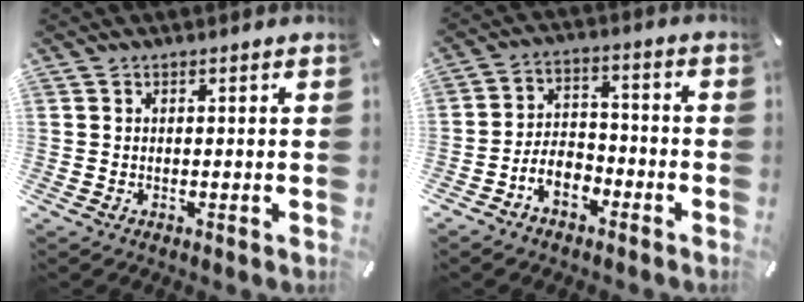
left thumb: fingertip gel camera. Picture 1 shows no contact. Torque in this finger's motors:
{"motor_torque": [-0.02, 0.44, 0.47, 0.37, 0.09]}